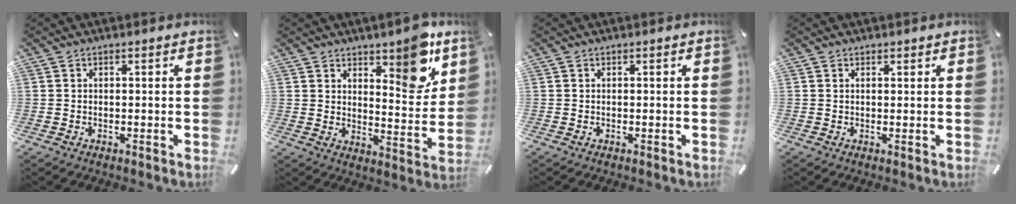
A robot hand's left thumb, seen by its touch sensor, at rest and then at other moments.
{"total": 11.9, "force": [8.0, 5.3, 7.1], "torque": [-0.064, -0.061, 0.132]}
{"total": 0.0}
{"total": 0.8, "force": [0.5, 0.6, 0.2], "torque": [-0.004, 0.002, 0.009]}